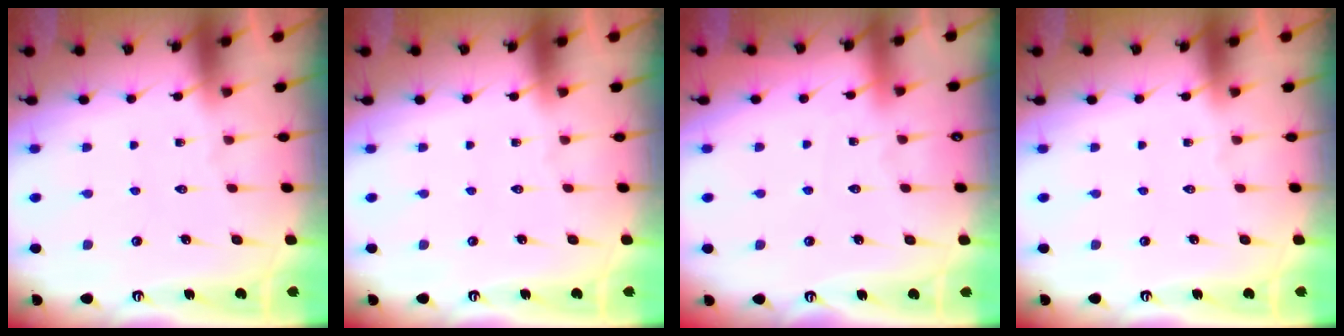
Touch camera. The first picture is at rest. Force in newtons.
{"total": 0.0}
{"total": 2.1, "press": 2.1, "slide": 0.2}
{"total": 0.0}